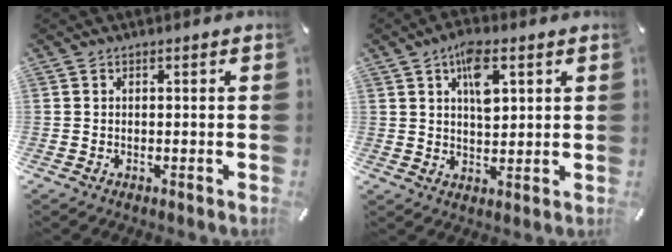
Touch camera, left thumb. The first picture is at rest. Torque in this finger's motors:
{"motor_torque": [1.44, 1.57, 0.71, -0.79, 0.37]}